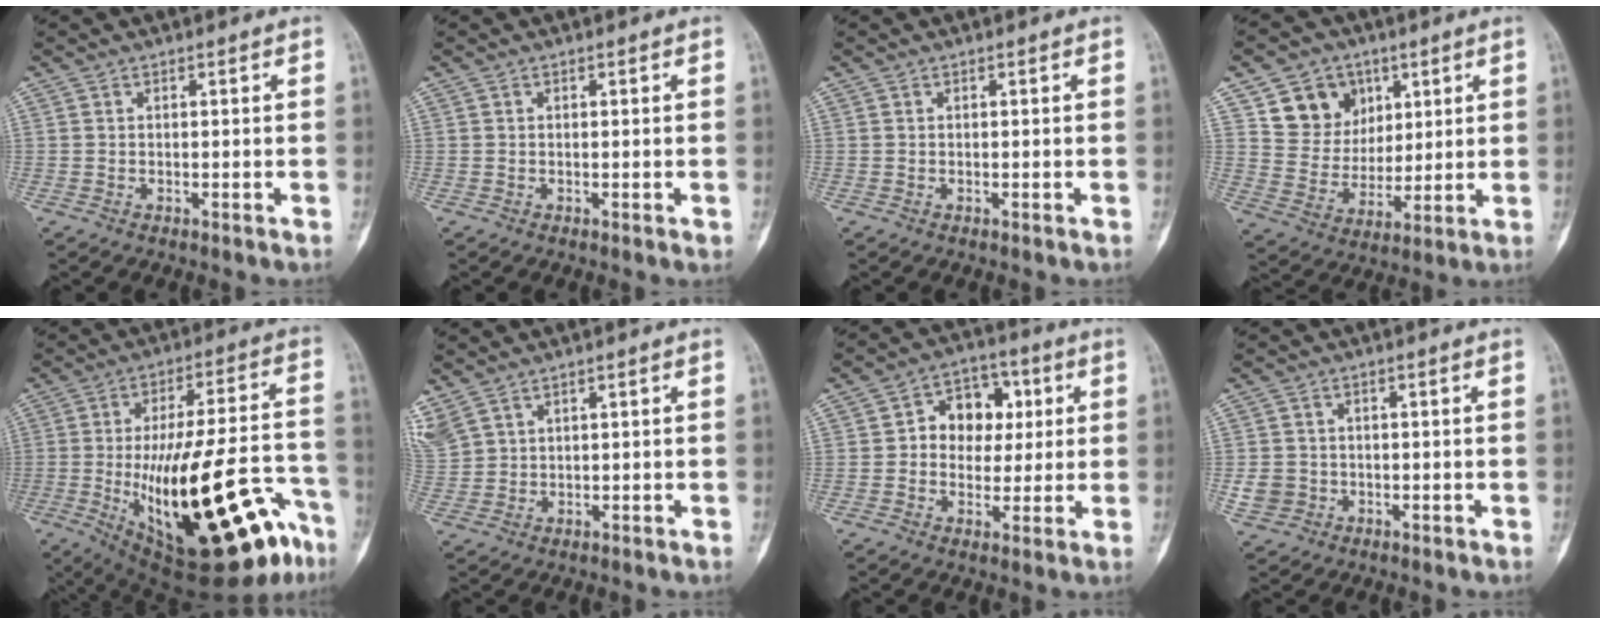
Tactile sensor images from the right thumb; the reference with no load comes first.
{"total": 0.6, "force": [0.0, 0.3, 0.5], "torque": [-0.006, -0.001, 0.000]}
{"total": 0.0}
{"total": 12.2, "force": [5.9, 10.0, 3.7], "torque": [-0.025, -0.027, 0.113]}
{"total": 32.2, "force": [-12.4, 10.8, 27.7], "torque": [-0.381, 0.038, -0.165]}
{"total": 6.9, "force": [4.1, 4.4, 3.4], "torque": [-0.100, 0.005, 0.096]}
{"total": 10.6, "force": [1.7, 8.4, 6.3], "torque": [-0.039, 0.015, 0.020]}
{"total": 4.1, "force": [-0.7, 3.9, 1.3], "torque": [-0.014, 0.007, -0.007]}